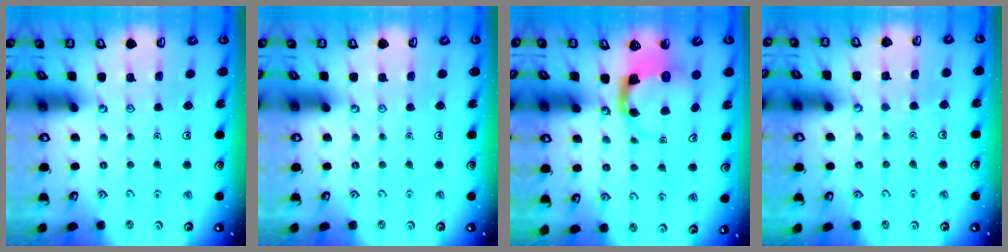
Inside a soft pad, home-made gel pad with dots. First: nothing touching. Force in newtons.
{"total": 0.0}
{"total": 3.8, "press": 3.8, "slide": 0.6}
{"total": 1.3, "press": 1.3, "slide": 0.1}